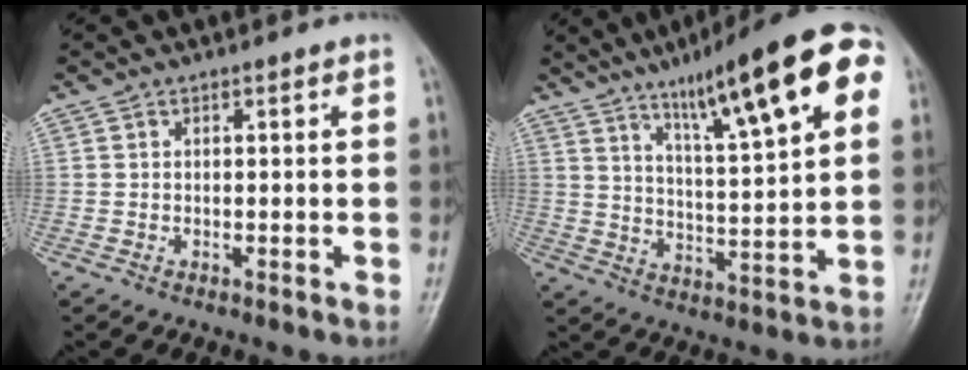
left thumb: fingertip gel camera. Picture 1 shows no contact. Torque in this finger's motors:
{"motor_torque": [0.56, 0.57, 1.76, -1.02, 0.19]}